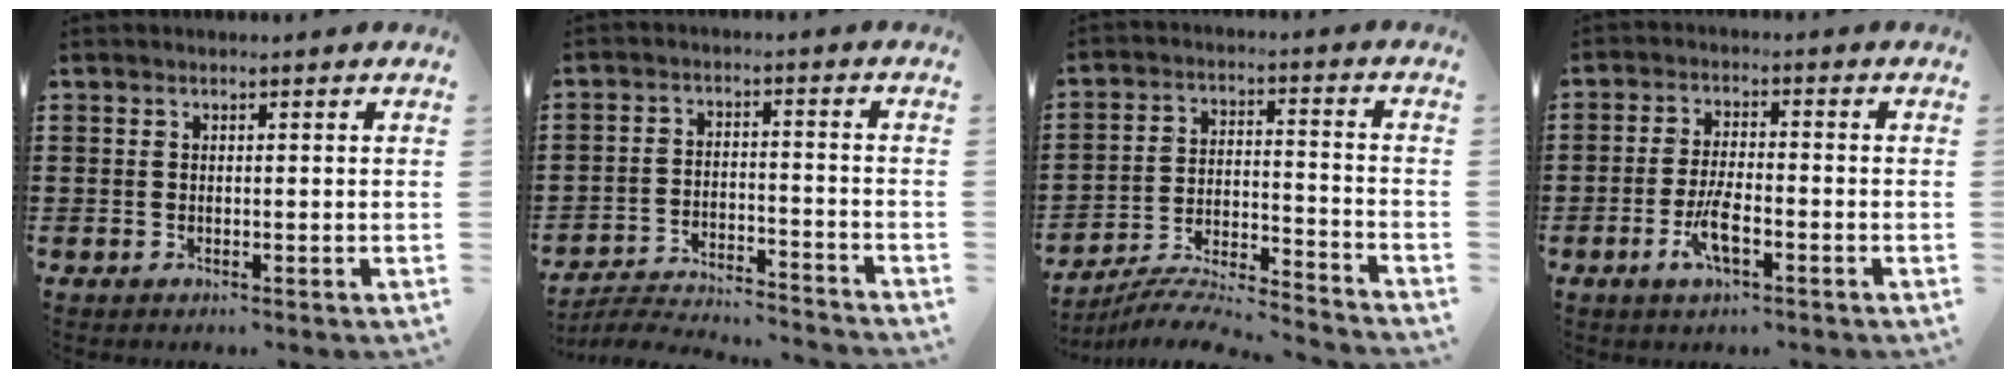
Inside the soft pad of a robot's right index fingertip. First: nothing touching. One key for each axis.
{"total": 5.1, "fx": -5.1, "fy": 0.2, "fz": 0.9, "tx": -0.023, "ty": 0.001, "tz": -0.105}
{"total": 7.0, "fx": -6.7, "fy": 0.4, "fz": 1.9, "tx": -0.035, "ty": 0.002, "tz": -0.133}
{"total": 5.4, "fx": -2.4, "fy": 1.4, "fz": 4.6, "tx": -0.103, "ty": -0.009, "tz": -0.048}